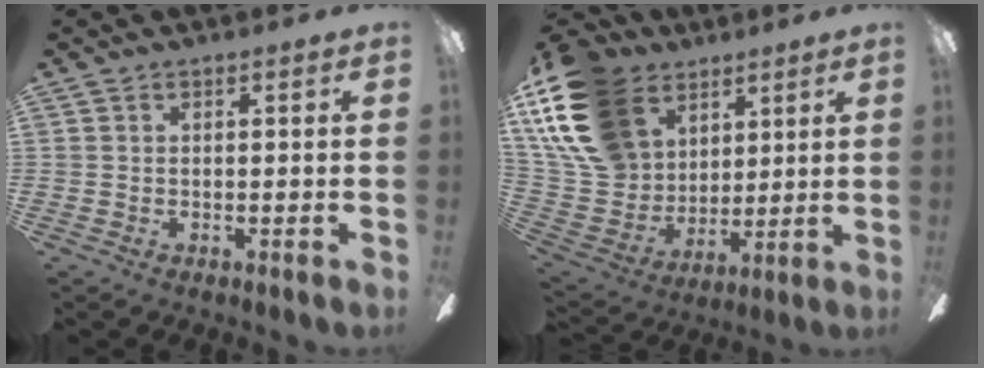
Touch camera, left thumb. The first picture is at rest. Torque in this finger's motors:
{"motor_torque": [2.49, 2.51, 1.39, -1.38, 0.41]}